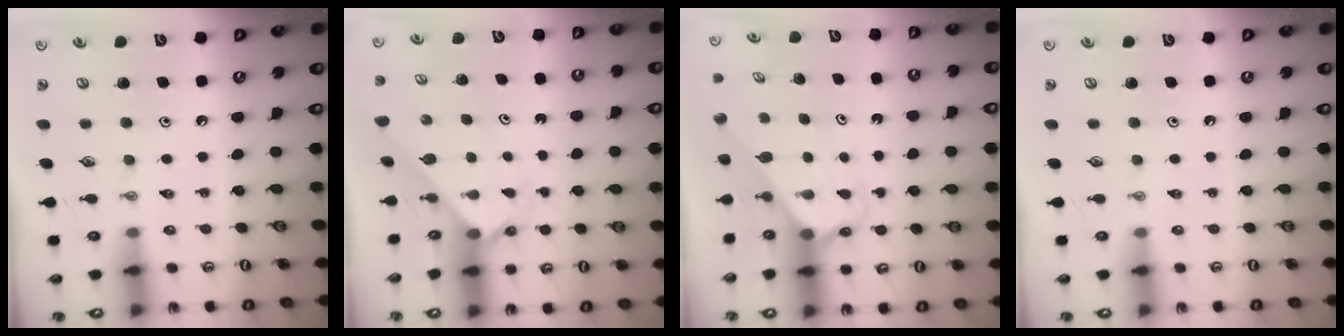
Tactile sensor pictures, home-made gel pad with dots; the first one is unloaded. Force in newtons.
{"total": 2.2, "press": 2.2, "slide": 0.2}
{"total": 2.6, "press": 2.6, "slide": 0.1}
{"total": 0.0}